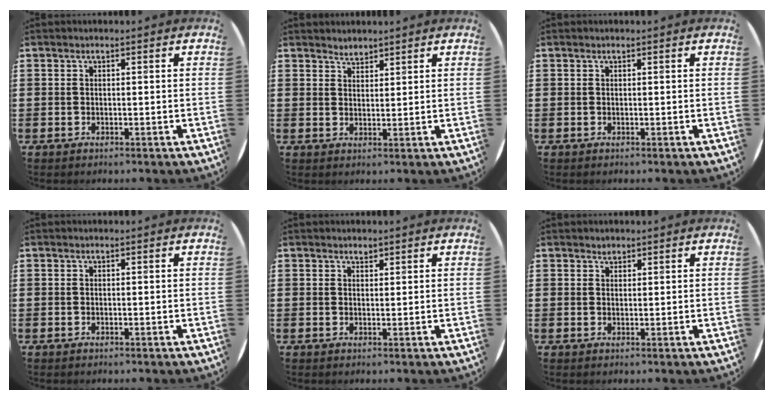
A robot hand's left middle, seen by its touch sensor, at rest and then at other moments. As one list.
[{"total": 1.9, "force": [1.9, 0.4, -0.2], "torque": [0.001, -0.001, 0.036]}, {"total": 0.0}, {"total": 0.0}, {"total": 0.9, "force": [0.8, 0.2, 0.0], "torque": [0.006, -0.001, 0.014]}, {"total": 0.9, "force": [0.9, 0.3, 0.0], "torque": [0.006, -0.002, 0.015]}]